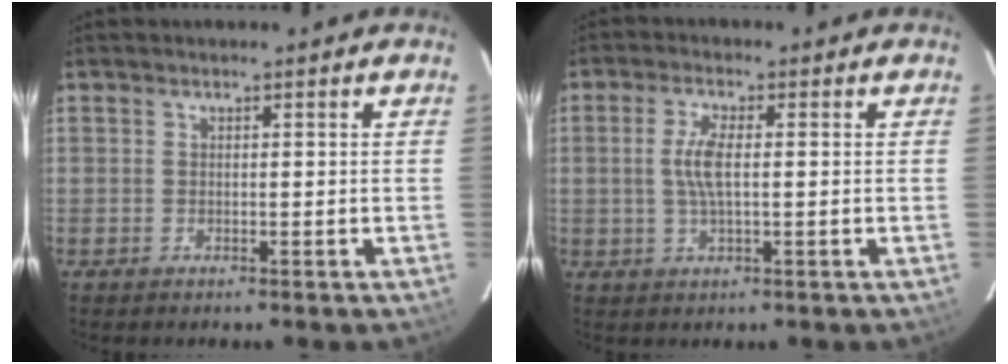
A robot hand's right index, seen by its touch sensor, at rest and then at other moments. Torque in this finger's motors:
{"motor_torque": [0.83, 0.00, 0.45, 0.11]}